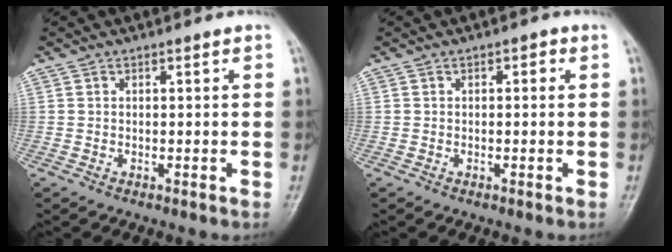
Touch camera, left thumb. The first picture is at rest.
{"total": 1.0, "force": [0.1, 0.7, 0.7], "torque": [0.001, 0.004, -0.007]}